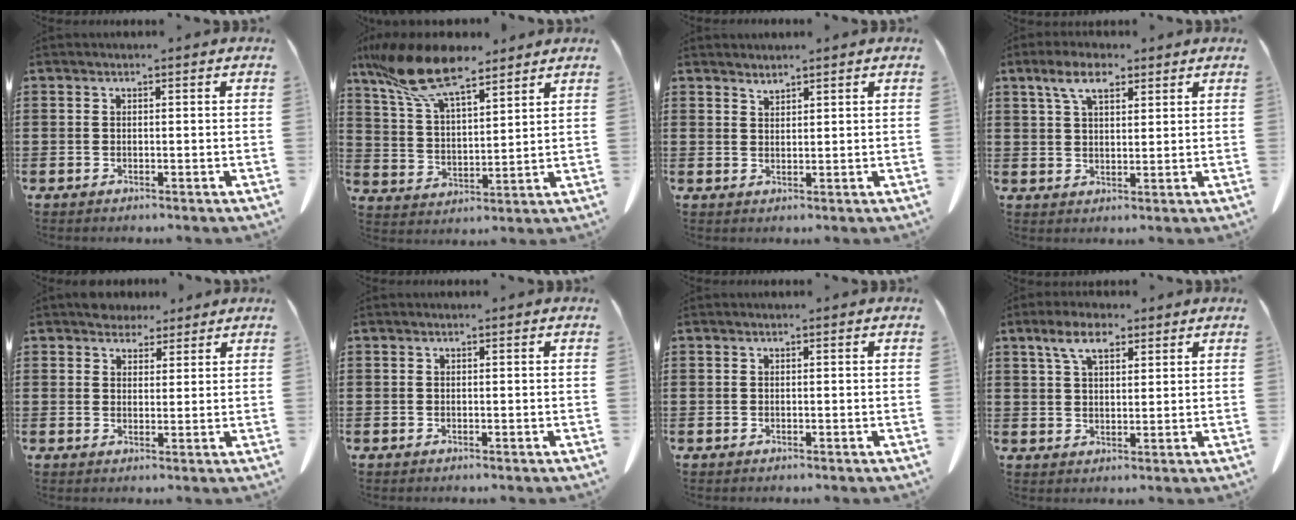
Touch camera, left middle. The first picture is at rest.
{"total": 12.3, "force": [9.3, 3.2, 7.5], "torque": [-0.177, -0.027, 0.169]}
{"total": 1.6, "force": [1.6, 0.0, 0.1], "torque": [-0.005, -0.003, 0.032]}
{"total": 6.2, "force": [4.0, 2.4, 4.1], "torque": [-0.091, 0.005, 0.073]}
{"total": 3.8, "force": [3.4, 1.7, 0.5], "torque": [-0.020, 0.001, 0.068]}
{"total": 0.0}
{"total": 0.0}
{"total": 6.1, "force": [3.8, 2.4, 4.0], "torque": [-0.082, 0.004, 0.068]}